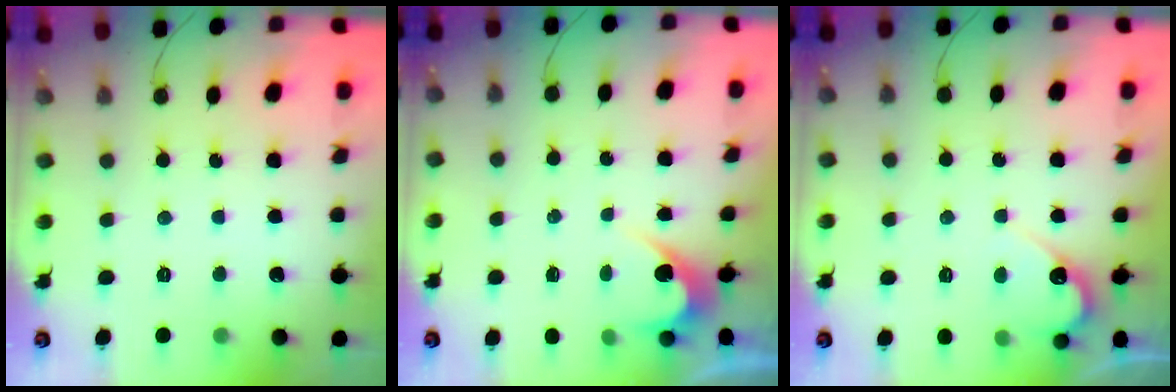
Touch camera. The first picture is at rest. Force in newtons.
{"total": 2.6, "press": 2.6, "slide": 0.1}
{"total": 5.7, "press": 5.7, "slide": 0.6}